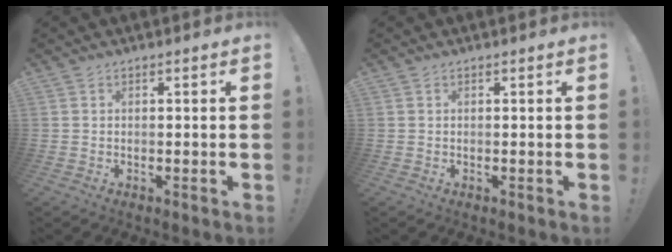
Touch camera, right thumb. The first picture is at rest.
{"total": 0.0}